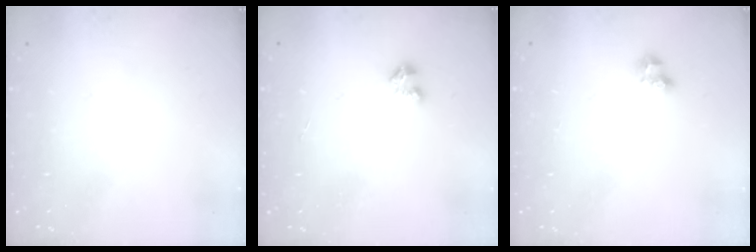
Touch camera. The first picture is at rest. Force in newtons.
{"total": 1.6, "press": 1.6, "slide": 0.2}
{"total": 2.7, "press": 2.5, "slide": 1.0}